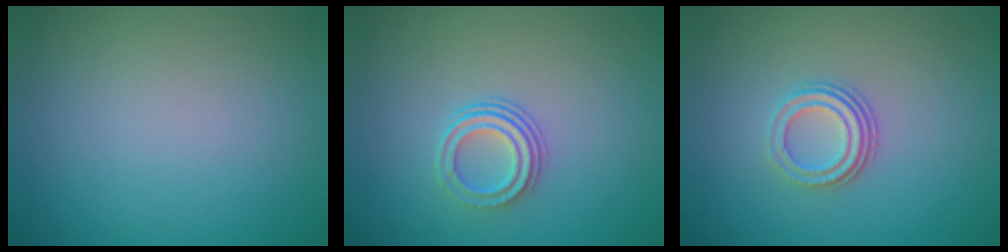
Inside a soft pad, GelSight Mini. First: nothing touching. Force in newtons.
{"total": 2.8, "press": 2.2, "slide": 1.8}
{"total": 3.0, "press": 2.2, "slide": 2.0}